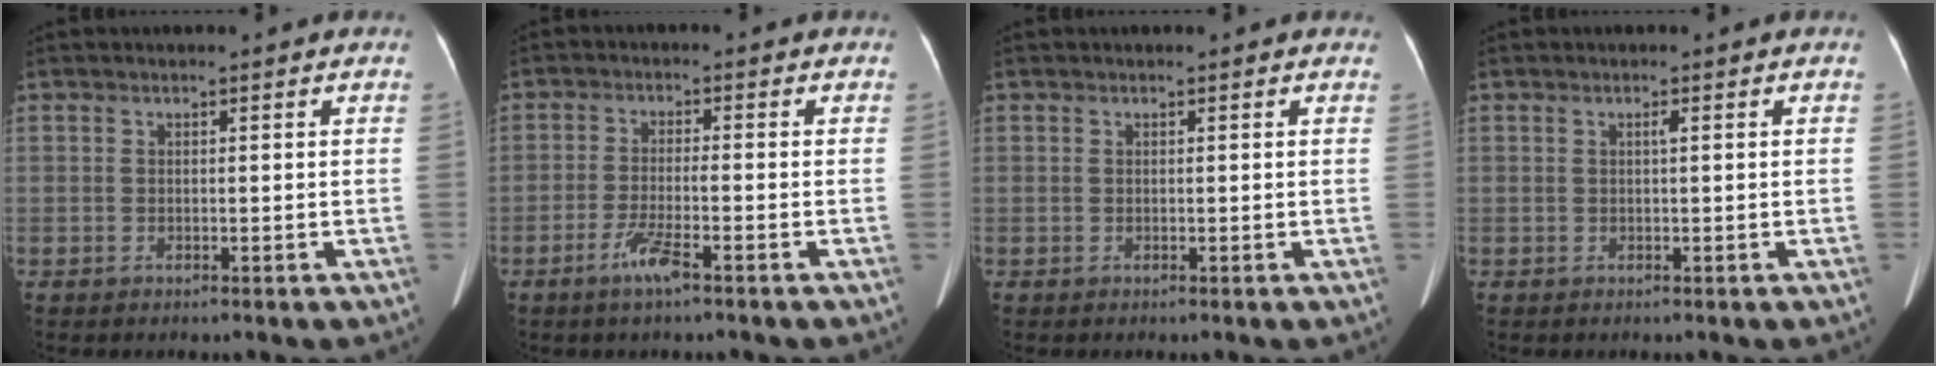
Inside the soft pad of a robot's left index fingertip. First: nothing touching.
{"total": 4.4, "force": [-2.8, 0.0, 3.5], "torque": [-0.074, -0.010, -0.054]}
{"total": 0.0}
{"total": 0.5, "force": [0.1, 0.0, 0.5], "torque": [-0.011, 0.000, 0.001]}